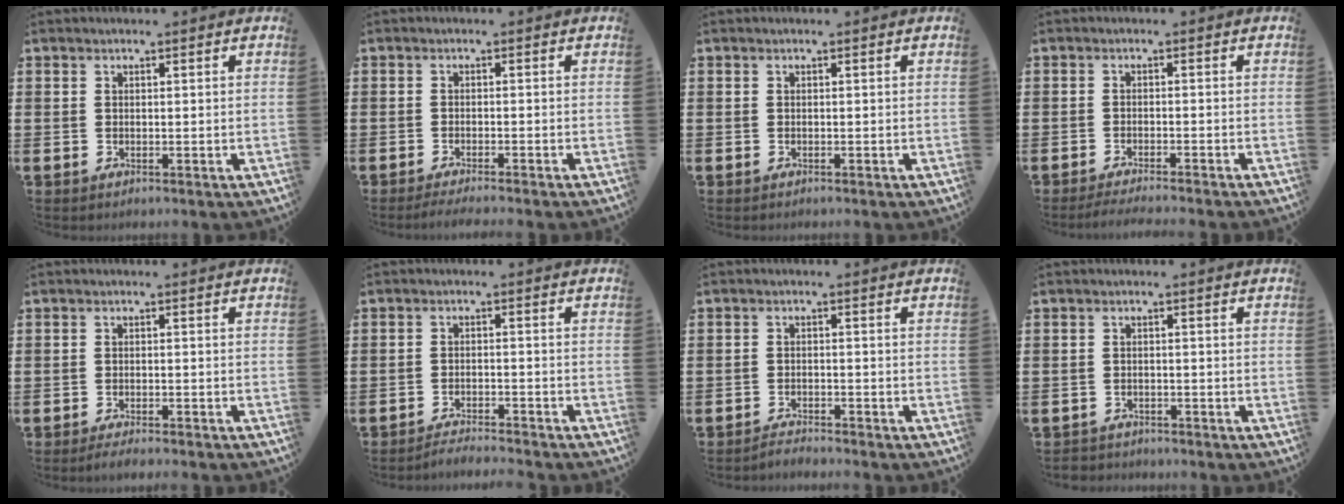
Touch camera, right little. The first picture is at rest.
{"total": 1.3, "force": [-1.2, -0.2, 0.6], "torque": [-0.008, 0.000, -0.023]}
{"total": 0.0}
{"total": 1.7, "force": [-1.5, -0.2, 0.7], "torque": [-0.010, 0.002, -0.030]}
{"total": 1.4, "force": [-1.3, 0.0, 0.5], "torque": [-0.010, 0.000, -0.025]}
{"total": 2.3, "force": [-2.3, -0.2, 0.1], "torque": [-0.004, 0.005, -0.048]}
{"total": 1.7, "force": [-1.7, -0.2, -0.1], "torque": [-0.002, 0.004, -0.036]}
{"total": 1.2, "force": [-1.2, 0.3, -0.2], "torque": [-0.001, 0.004, -0.027]}